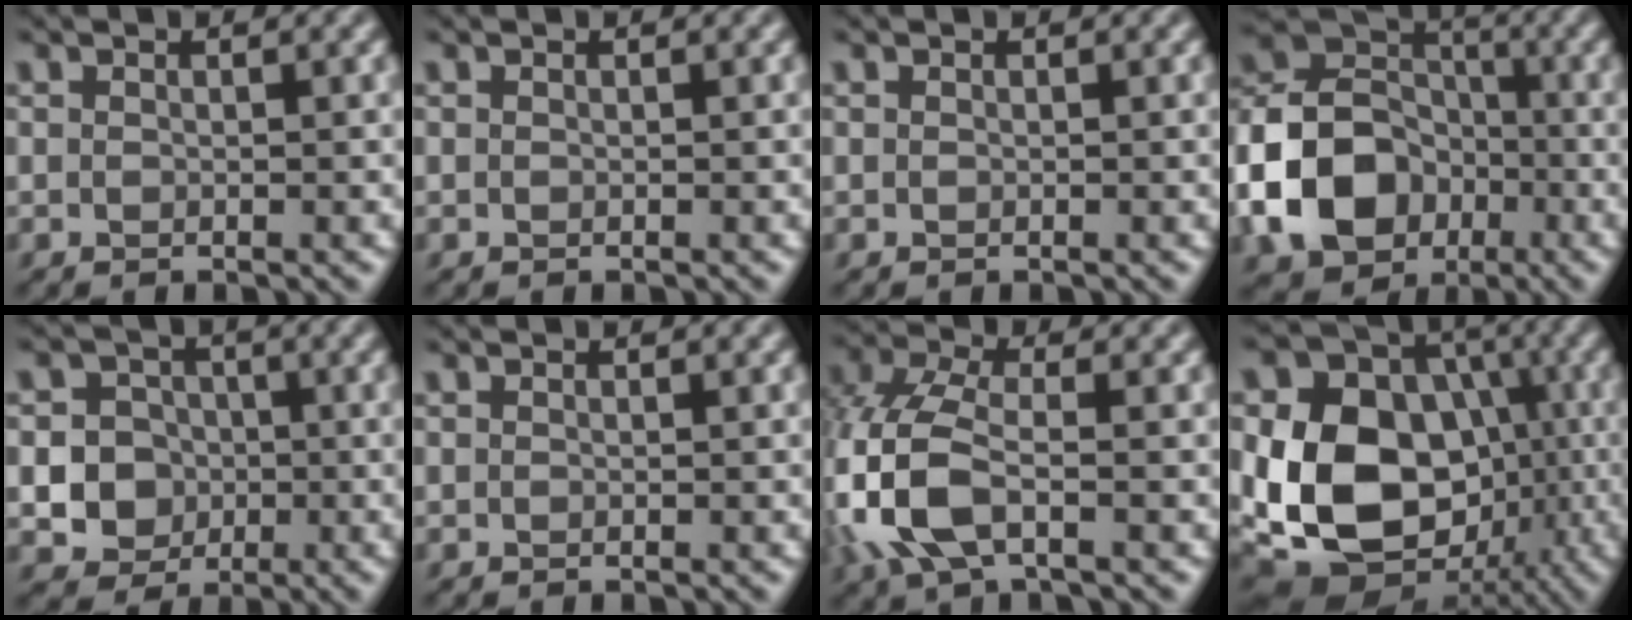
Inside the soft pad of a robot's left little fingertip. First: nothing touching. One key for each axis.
{"total": 0.0}
{"total": 0.0}
{"total": 10.5, "fx": -3.4, "fy": 8.1, "fz": 5.8, "tx": -0.110, "ty": 0.008, "tz": -0.075}
{"total": 6.1, "fx": -1.2, "fy": 5.7, "fz": 1.9, "tx": -0.026, "ty": 0.014, "tz": -0.046}
{"total": 0.0}
{"total": 6.7, "fx": -2.3, "fy": 3.5, "fz": 5.3, "tx": -0.146, "ty": 0.003, "tz": -0.054}
{"total": 14.6, "fx": -2.6, "fy": 11.2, "fz": 9.0, "tx": -0.179, "ty": -0.006, "tz": -0.047}